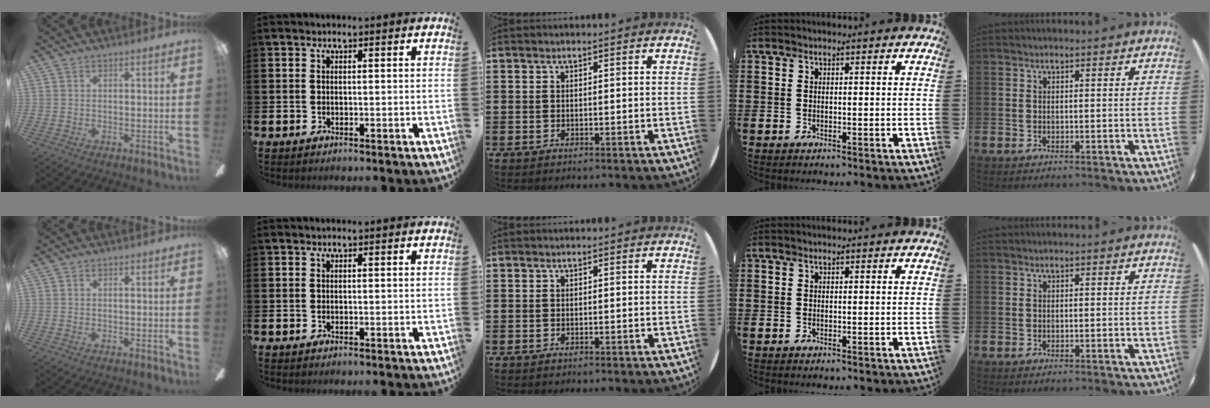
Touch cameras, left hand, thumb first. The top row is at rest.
{}